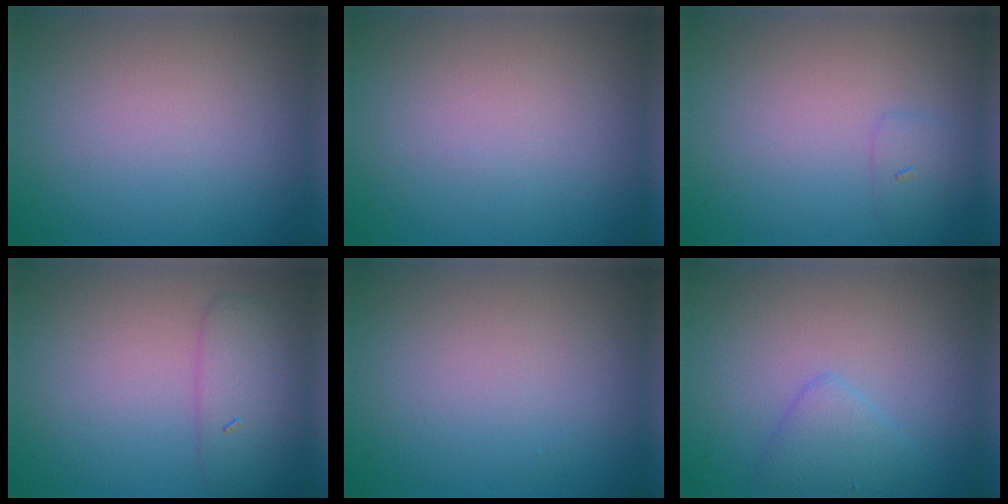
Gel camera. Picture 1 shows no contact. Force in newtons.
{"total": 0.0}
{"total": 1.1, "press": 1.1, "slide": 0.0}
{"total": 3.0, "press": 3.0, "slide": 0.2}
{"total": 0.0}
{"total": 2.0, "press": 2.0, "slide": 0.1}